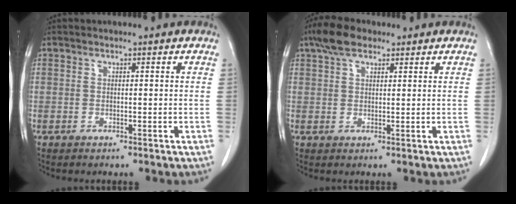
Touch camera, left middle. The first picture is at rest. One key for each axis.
{"total": 5.0, "fx": 3.4, "fy": 2.2, "fz": 2.9, "tx": -0.063, "ty": 0.020, "tz": 0.063}